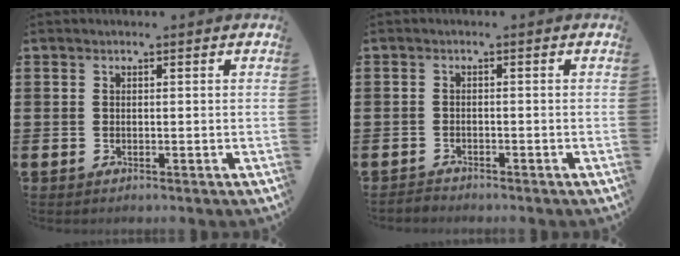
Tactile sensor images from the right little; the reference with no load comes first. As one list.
[{"total": 1.0, "force": [-1.0, 0.1, -0.1], "torque": [0.000, 0.001, -0.021]}]